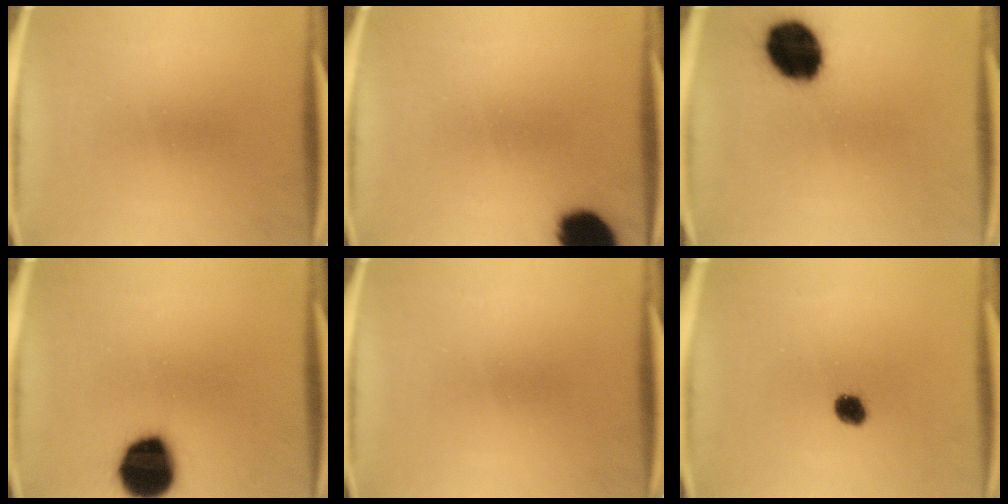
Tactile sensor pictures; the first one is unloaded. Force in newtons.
{"total": 12.3}
{"total": 16.0}
{"total": 15.9}
{"total": 0.0}
{"total": 3.5}